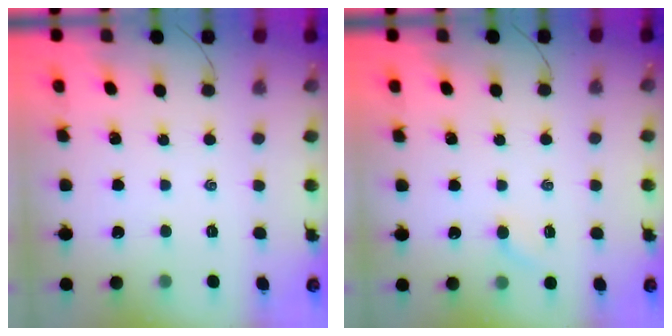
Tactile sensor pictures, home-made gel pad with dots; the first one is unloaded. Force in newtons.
{"total": 3.2, "press": 3.0, "slide": 1.1}